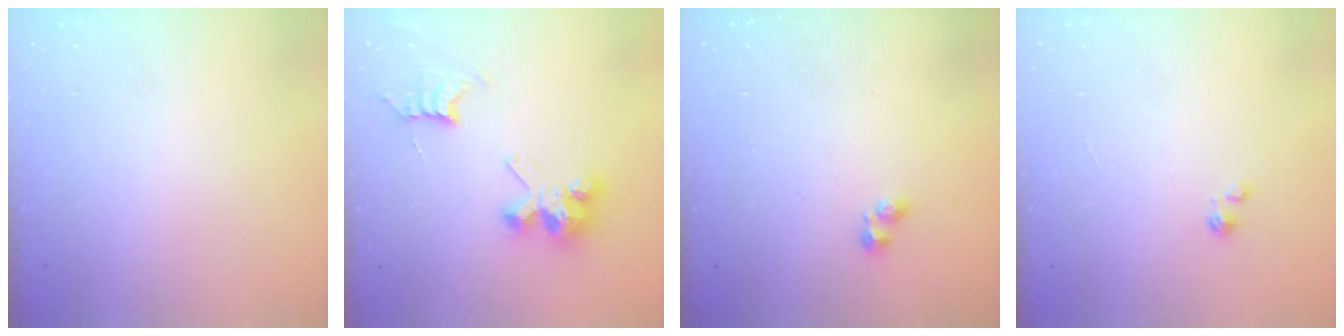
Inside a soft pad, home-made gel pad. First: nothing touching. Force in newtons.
{"total": 7.8, "press": 7.8, "slide": 0.6}
{"total": 2.4, "press": 2.3, "slide": 0.4}
{"total": 0.0}